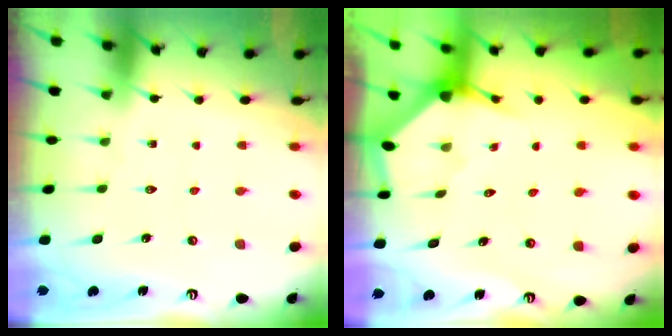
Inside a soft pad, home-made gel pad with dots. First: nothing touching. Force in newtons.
{"total": 2.9, "press": 2.9, "slide": 0.3}